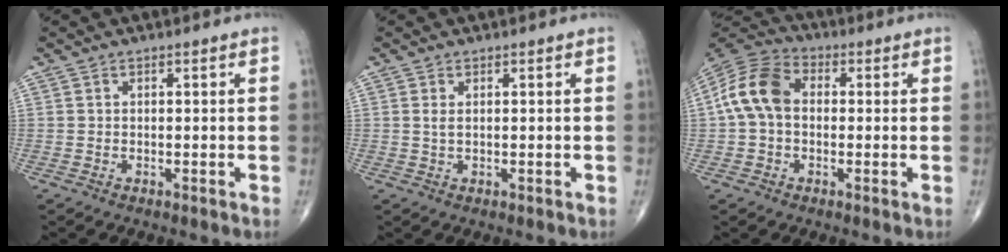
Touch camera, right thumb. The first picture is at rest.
{"total": 1.1, "force": [0.3, 0.4, 1.0], "torque": [-0.023, -0.001, 0.008]}
{"total": 10.9, "force": [0.3, 7.8, 7.6], "torque": [-0.144, 0.032, -0.007]}